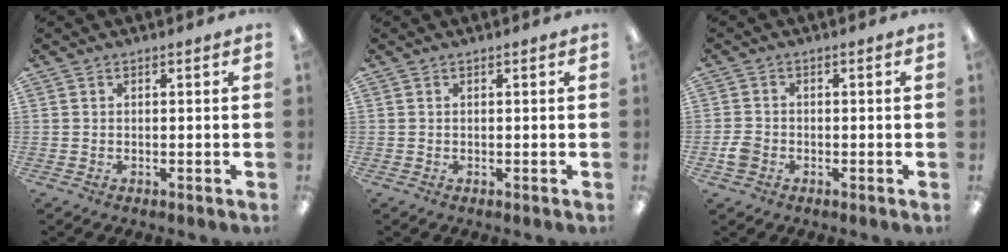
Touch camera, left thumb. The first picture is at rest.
{"total": 0.0}
{"total": 2.9, "force": [-1.0, 2.3, 1.5], "torque": [-0.022, 0.007, -0.018]}